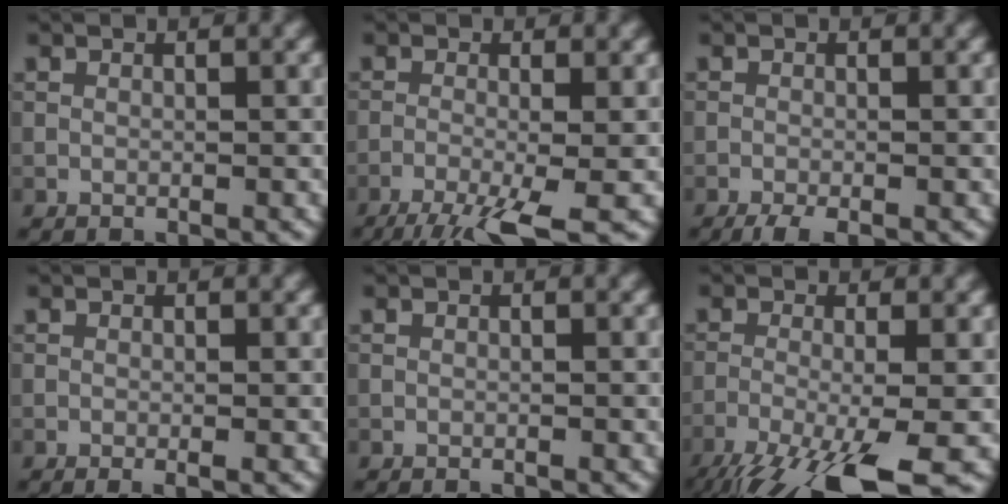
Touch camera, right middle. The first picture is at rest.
{"total": 6.7, "force": [-3.9, 1.5, 5.2], "torque": [-0.080, -0.006, -0.075]}
{"total": 2.0, "force": [-1.5, 0.4, 1.2], "torque": [-0.024, -0.005, -0.029]}
{"total": 0.7, "force": [-0.3, 0.1, 0.7], "torque": [-0.009, -0.006, -0.006]}
{"total": 0.7, "force": [-0.7, 0.1, 0.1], "torque": [0.003, -0.003, -0.011]}
{"total": 10.5, "force": [-6.2, 2.3, 8.2], "torque": [-0.144, -0.020, -0.110]}